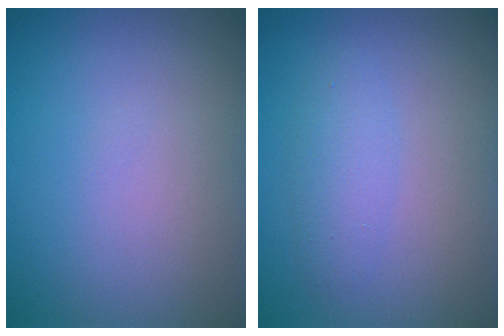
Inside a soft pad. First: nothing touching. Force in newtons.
{"total": 1.0, "press": 1.0, "slide": 0.0}